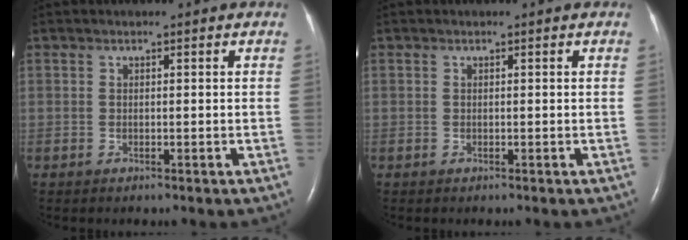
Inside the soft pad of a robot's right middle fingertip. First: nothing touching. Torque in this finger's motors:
{"motor_torque": [0.00, 0.00, 0.00, 0.01]}